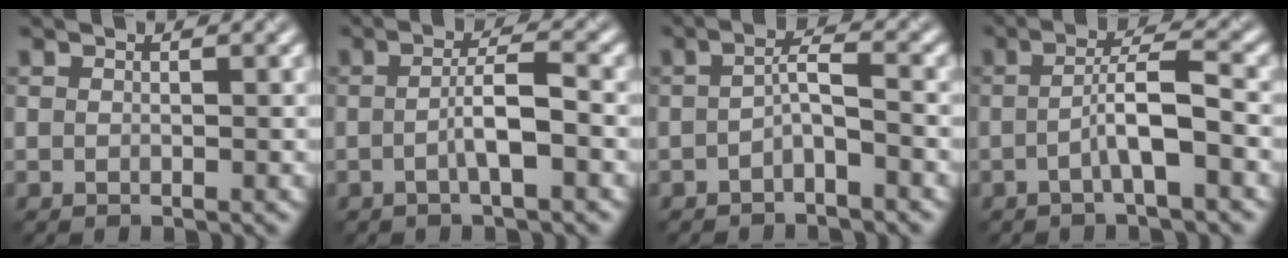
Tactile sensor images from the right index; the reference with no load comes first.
{"total": 3.2, "force": [-0.6, 0.5, 3.1], "torque": [-0.053, 0.006, -0.014]}
{"total": 2.1, "force": [-0.9, 0.4, 1.8], "torque": [-0.033, 0.008, -0.021]}
{"total": 3.9, "force": [-1.0, 0.5, 3.7], "torque": [-0.063, 0.012, -0.024]}